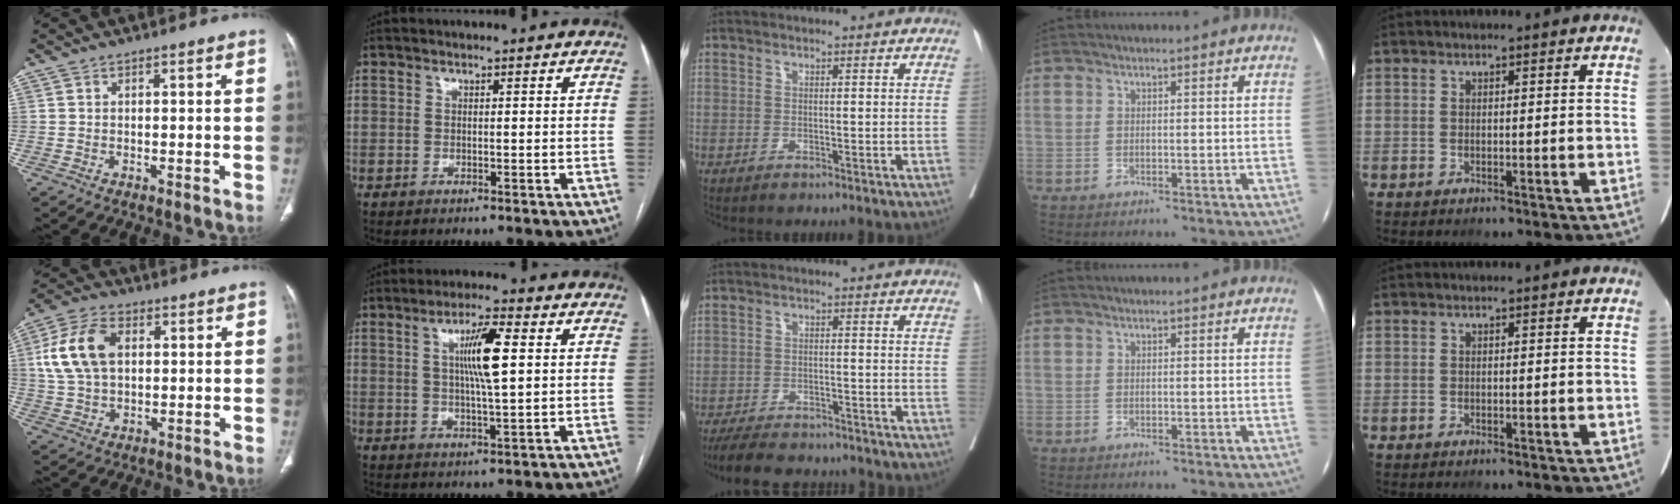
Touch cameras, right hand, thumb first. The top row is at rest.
{"thumb": {"total": 12.4, "force": [2.5, 7.9, 9.2], "torque": [-0.180, 0.013, 0.046]}, "index": {"total": 8.1, "force": [1.8, 0.7, 7.9], "torque": [-0.144, 0.003, 0.032]}, "middle": {"total": 11.3, "force": [-10.1, 2.9, 3.9], "torque": [-0.066, -0.004, -0.143]}}